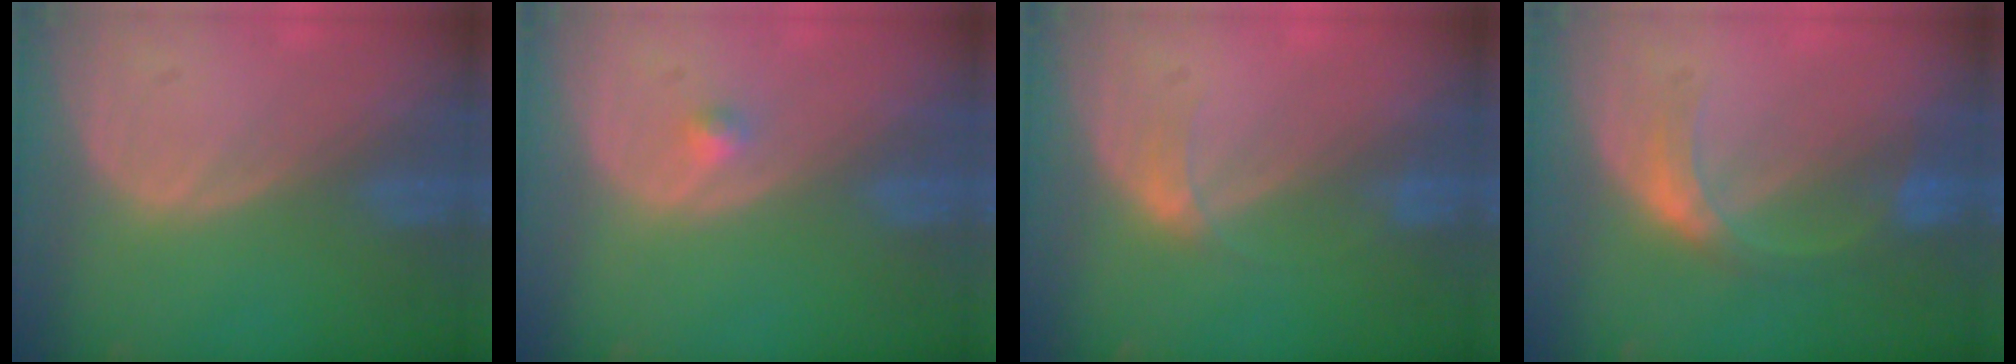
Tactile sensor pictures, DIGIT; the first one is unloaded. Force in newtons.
{"total": 1.2, "press": 1.1, "slide": 0.6}
{"total": 1.7, "press": 1.7, "slide": 0.2}
{"total": 5.3, "press": 4.8, "slide": 2.2}